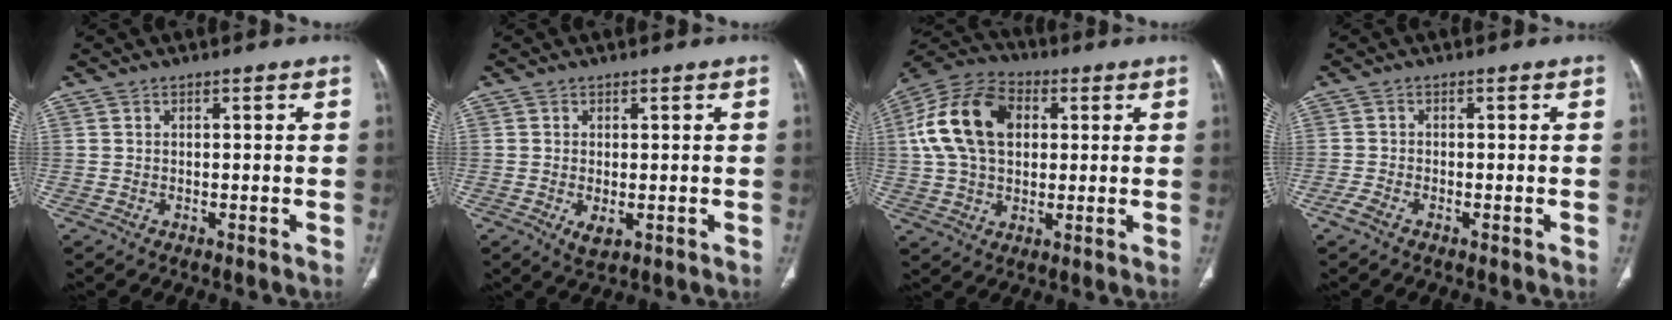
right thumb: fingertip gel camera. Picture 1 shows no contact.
{"total": 2.7, "force": [-0.7, 1.5, 2.2], "torque": [-0.040, -0.006, -0.004]}
{"total": 17.2, "force": [3.3, 11.5, 12.2], "torque": [-0.225, 0.020, 0.054]}
{"total": 2.1, "force": [-1.4, 0.9, 1.3], "torque": [-0.037, 0.003, -0.030]}